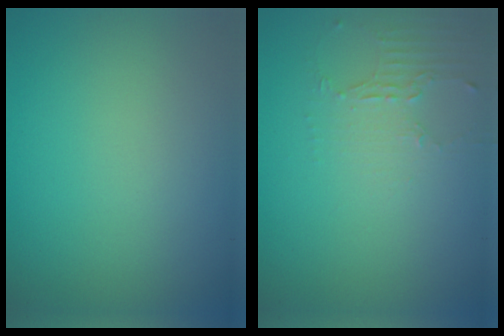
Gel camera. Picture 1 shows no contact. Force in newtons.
{"total": 2.0, "press": 1.5, "slide": 1.4}